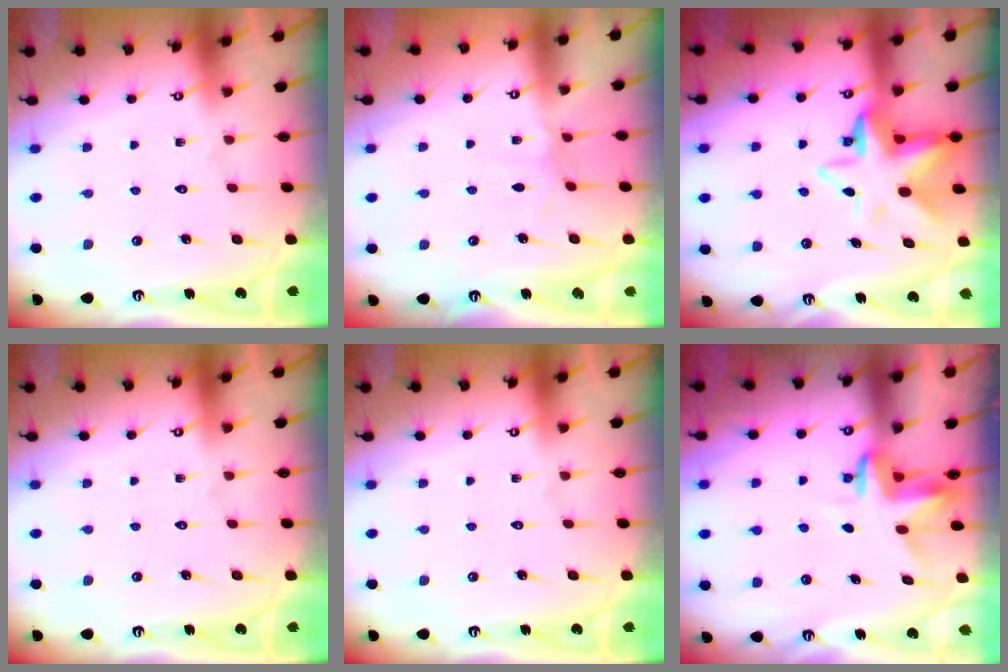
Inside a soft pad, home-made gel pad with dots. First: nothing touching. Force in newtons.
{"total": 1.7, "press": 1.6, "slide": 0.4}
{"total": 9.6, "press": 9.5, "slide": 1.5}
{"total": 0.0}
{"total": 0.0}
{"total": 3.5, "press": 3.5, "slide": 0.2}